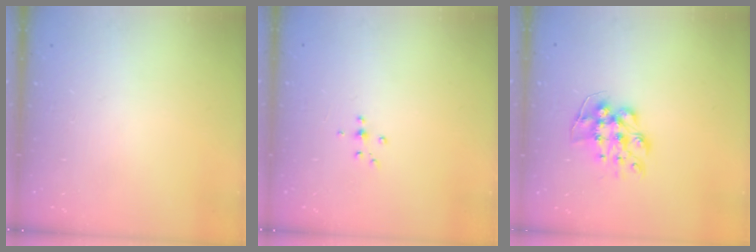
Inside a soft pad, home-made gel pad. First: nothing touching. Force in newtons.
{"total": 3.5, "press": 3.3, "slide": 1.0}
{"total": 9.6, "press": 9.5, "slide": 0.8}